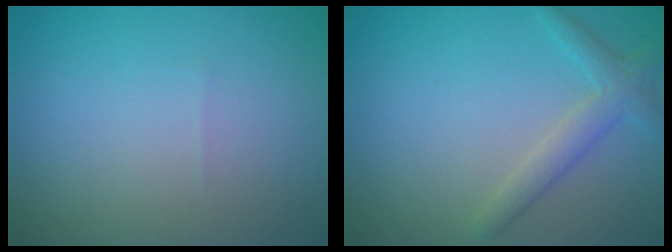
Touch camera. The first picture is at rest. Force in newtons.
{"total": 2.4, "press": 2.4, "slide": 0.2}